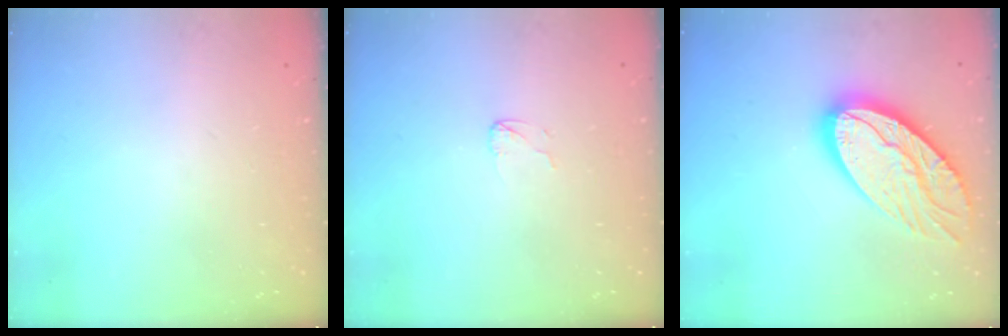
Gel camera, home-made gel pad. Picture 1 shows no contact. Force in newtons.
{"total": 2.9, "press": 2.8, "slide": 0.3}
{"total": 20.5, "press": 20.4, "slide": 1.6}